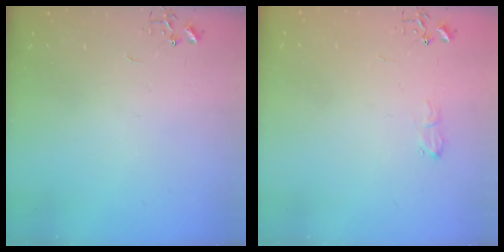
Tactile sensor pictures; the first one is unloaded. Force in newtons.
{"total": 5.3, "press": 5.3, "slide": 0.7}